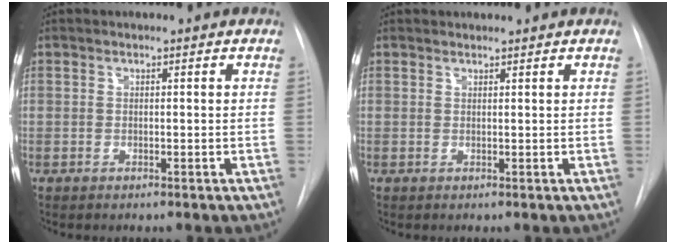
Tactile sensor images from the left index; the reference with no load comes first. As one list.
[{"total": 0.9, "force": [0.8, 0.0, -0.2], "torque": [-0.004, 0.006, 0.018]}]